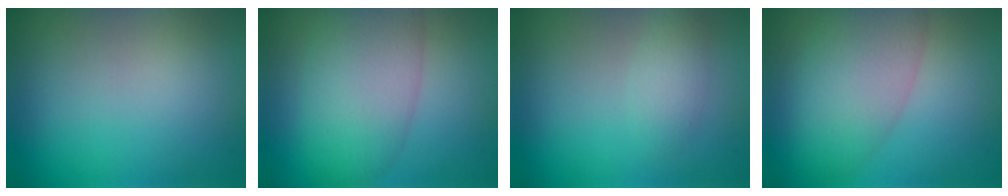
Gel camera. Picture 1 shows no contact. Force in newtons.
{"total": 7.8, "press": 7.8, "slide": 0.2}
{"total": 1.6, "press": 1.6, "slide": 0.0}
{"total": 6.9, "press": 6.9, "slide": 0.2}